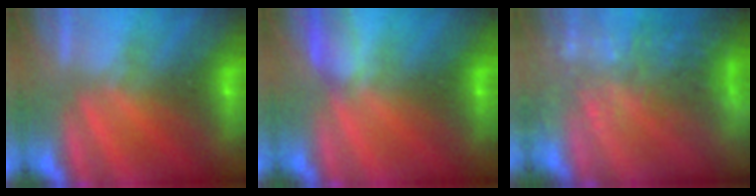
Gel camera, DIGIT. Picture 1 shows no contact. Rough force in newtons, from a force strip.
{"total": 3.8}
{"total": 13.7}